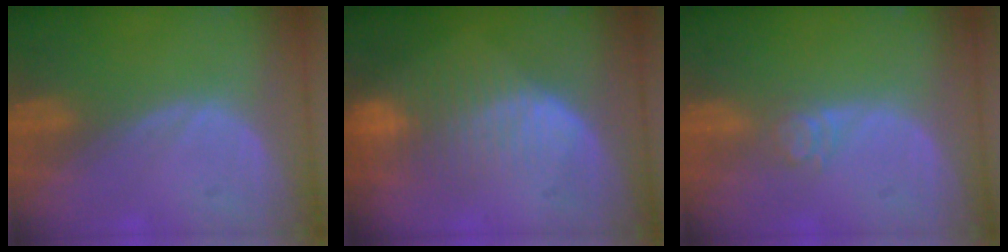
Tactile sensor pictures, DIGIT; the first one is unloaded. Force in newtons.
{"total": 8.5, "press": 7.2, "slide": 4.5}
{"total": 3.0, "press": 2.5, "slide": 1.7}